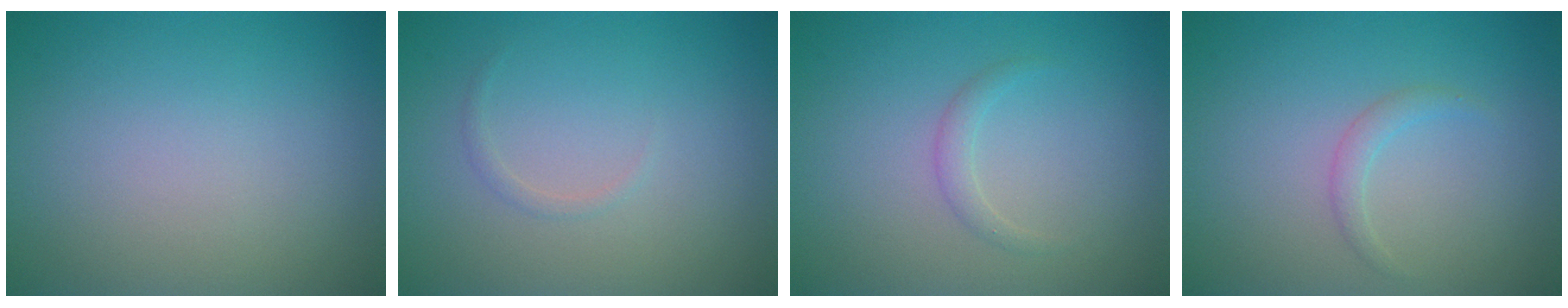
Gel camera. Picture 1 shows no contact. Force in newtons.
{"total": 0.6, "press": 0.6, "slide": 0.0}
{"total": 1.1, "press": 1.1, "slide": 0.1}
{"total": 1.1, "press": 1.1, "slide": 0.1}